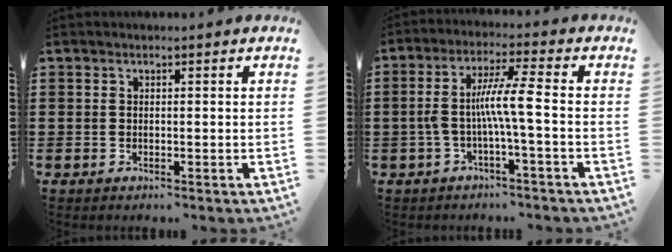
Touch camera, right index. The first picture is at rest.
{"total": 7.1, "force": [-1.4, 0.3, 7.0], "torque": [-0.132, 0.001, -0.033]}